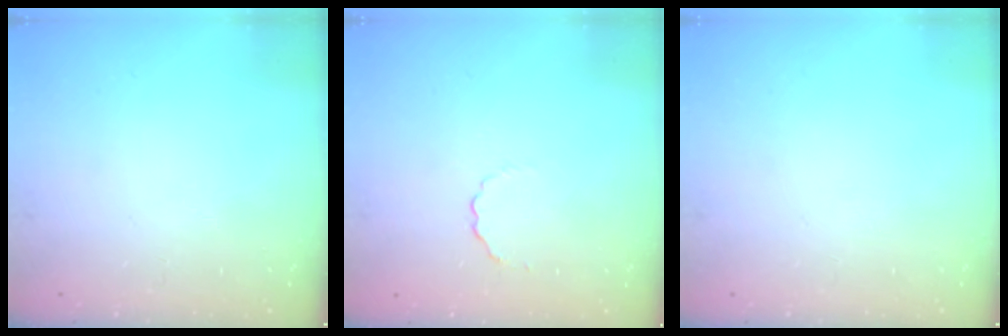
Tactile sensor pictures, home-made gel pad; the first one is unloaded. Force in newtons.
{"total": 2.2, "press": 2.1, "slide": 0.8}
{"total": 0.0}